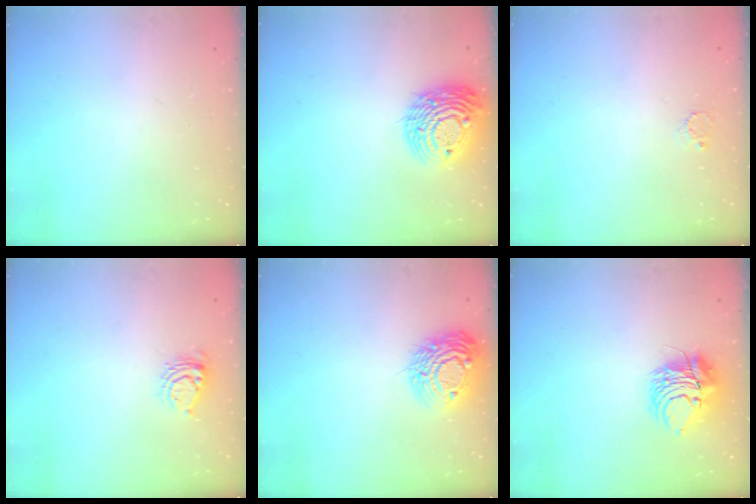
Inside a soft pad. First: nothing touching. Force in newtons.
{"total": 14.7, "press": 14.5, "slide": 2.2}
{"total": 2.3, "press": 2.3, "slide": 0.2}
{"total": 6.2, "press": 6.2, "slide": 0.8}
{"total": 13.8, "press": 13.8, "slide": 0.9}
{"total": 9.2, "press": 9.2, "slide": 0.7}